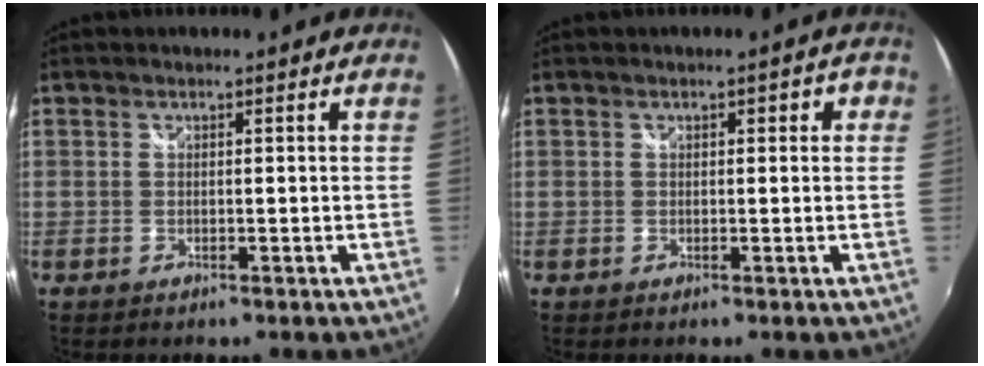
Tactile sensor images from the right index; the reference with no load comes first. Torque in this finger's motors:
{"motor_torque": [0.03, 0.01, 0.01, 0.00]}